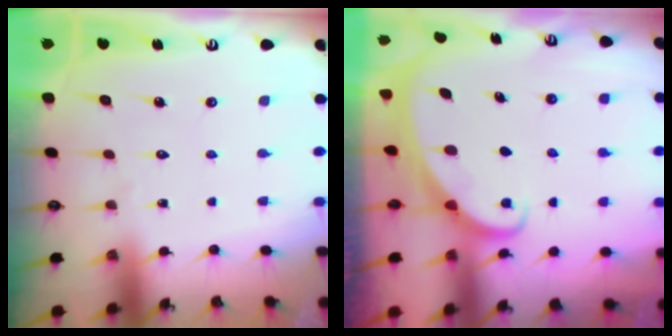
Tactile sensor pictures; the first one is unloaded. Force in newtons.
{"total": 1.5, "press": 1.5, "slide": 0.1}